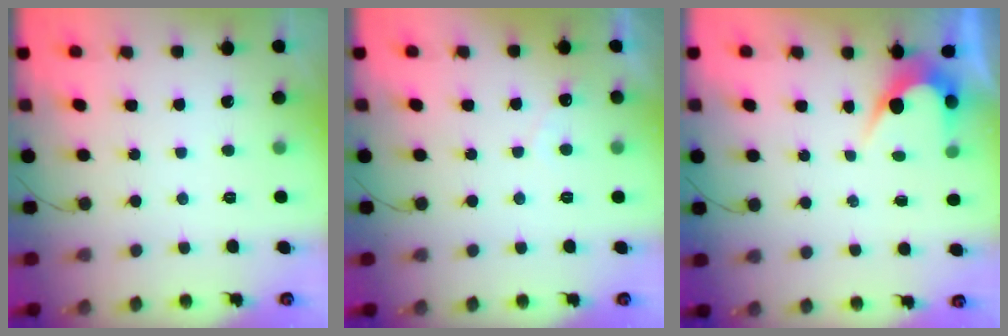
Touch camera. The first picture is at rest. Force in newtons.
{"total": 3.0, "press": 3.0, "slide": 0.1}
{"total": 3.4, "press": 3.4, "slide": 0.2}